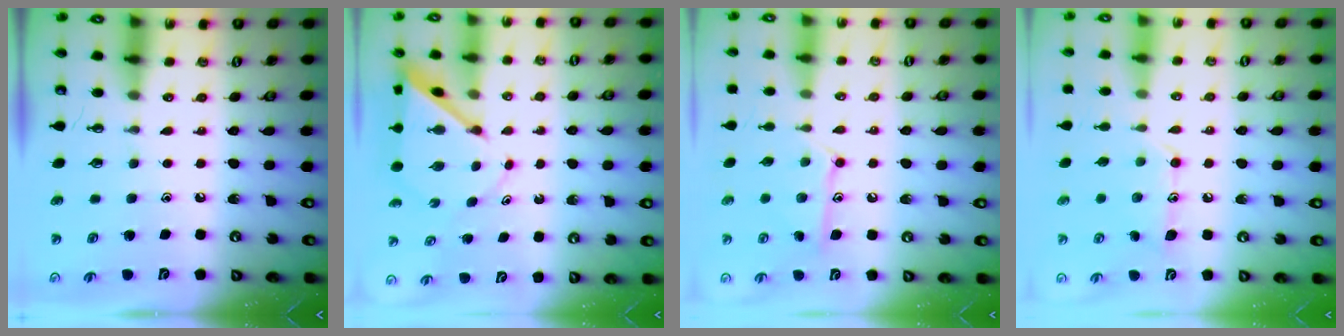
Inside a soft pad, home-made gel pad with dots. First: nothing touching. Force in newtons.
{"total": 6.1, "press": 6.0, "slide": 0.6}
{"total": 11.1, "press": 11.1, "slide": 0.2}
{"total": 11.1, "press": 11.1, "slide": 0.2}